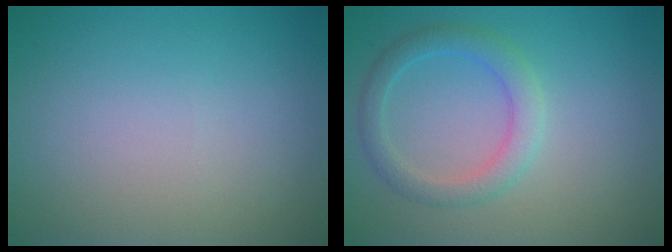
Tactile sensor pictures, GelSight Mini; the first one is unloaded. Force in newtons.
{"total": 2.8, "press": 2.8, "slide": 0.1}